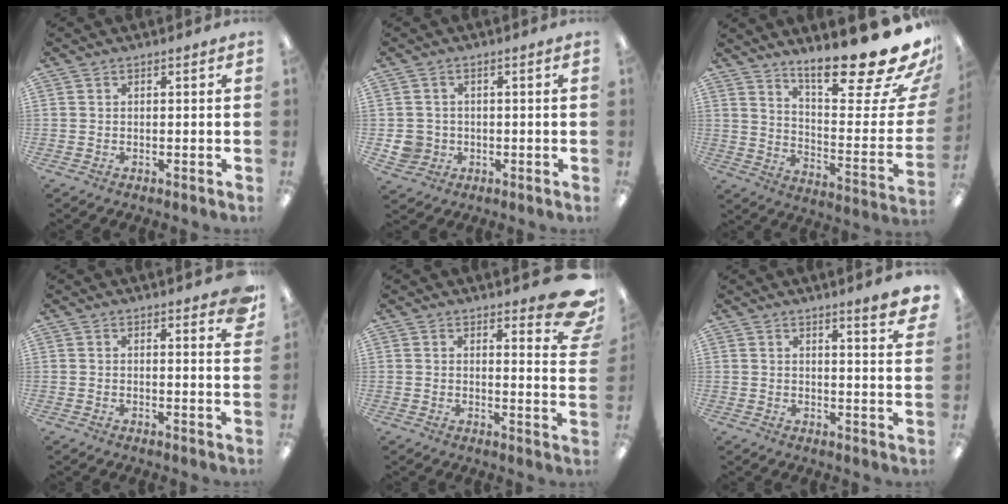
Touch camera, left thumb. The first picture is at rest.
{"total": 4.6, "force": [-0.5, 4.5, 1.0], "torque": [-0.023, 0.007, -0.009]}
{"total": 21.7, "force": [17.2, 3.7, 12.8], "torque": [-0.175, -0.140, 0.273]}
{"total": 3.9, "force": [2.9, 0.9, 2.5], "torque": [-0.023, -0.019, 0.044]}
{"total": 10.1, "force": [6.7, 3.3, 6.9], "torque": [-0.072, -0.045, 0.112]}
{"total": 5.4, "force": [4.3, 0.2, 3.3], "torque": [-0.042, -0.033, 0.067]}